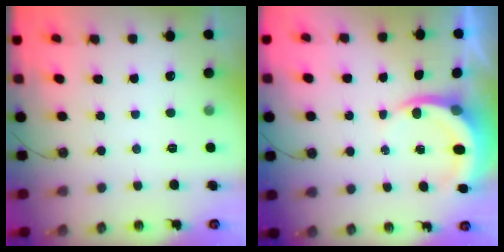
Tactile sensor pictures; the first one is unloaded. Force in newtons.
{"total": 4.9, "press": 4.9, "slide": 0.4}